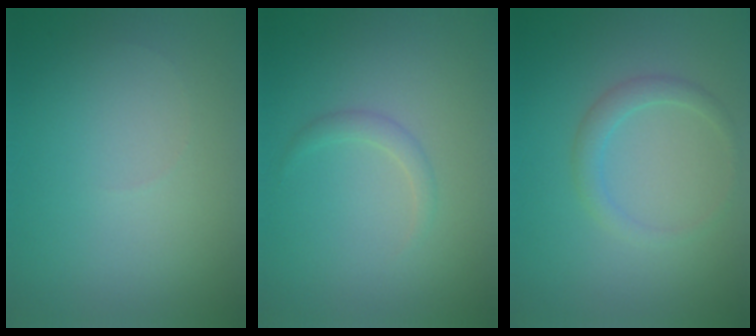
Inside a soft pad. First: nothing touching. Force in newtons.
{"total": 1.1, "press": 1.1, "slide": 0.1}
{"total": 1.7, "press": 1.7, "slide": 0.2}